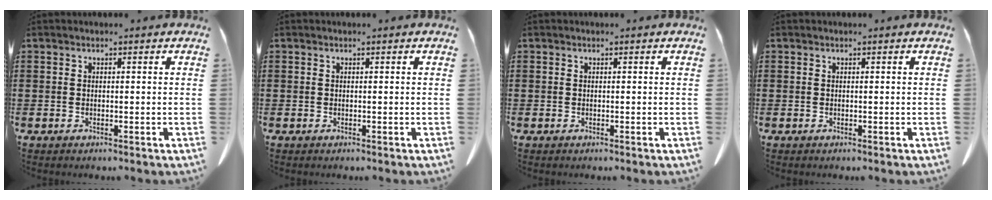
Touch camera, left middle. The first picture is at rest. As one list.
[{"total": 0.0}, {"total": 0.0}, {"total": 0.0}]